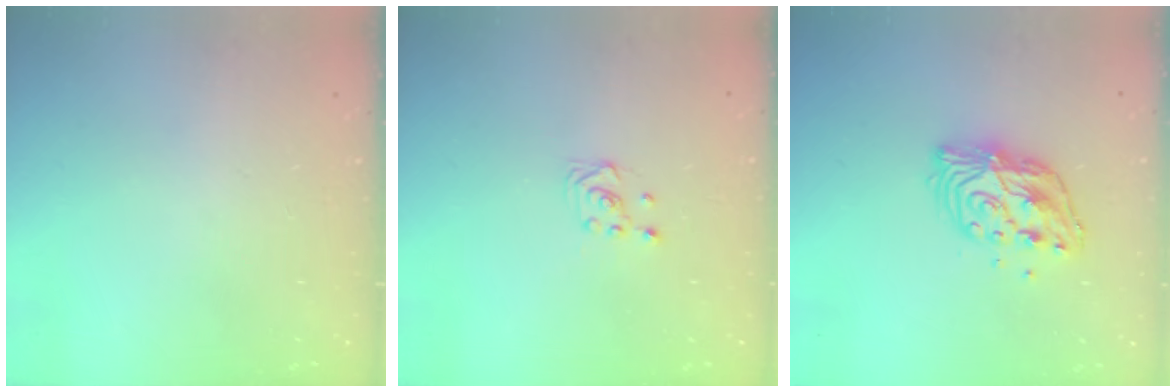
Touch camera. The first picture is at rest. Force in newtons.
{"total": 2.7, "press": 2.4, "slide": 1.2}
{"total": 11.1, "press": 11.1, "slide": 0.9}